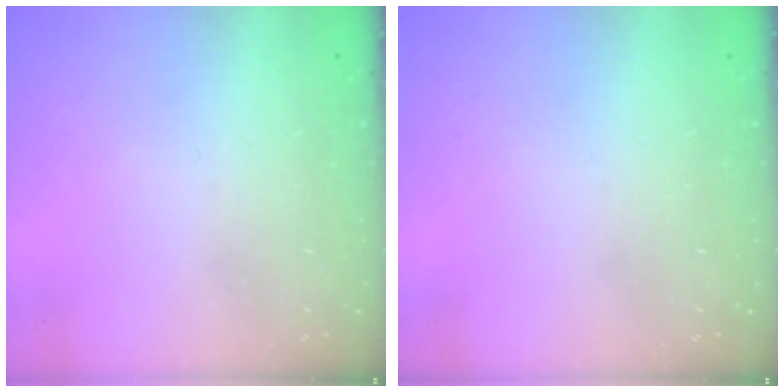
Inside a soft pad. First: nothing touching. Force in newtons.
{"total": 0.0}